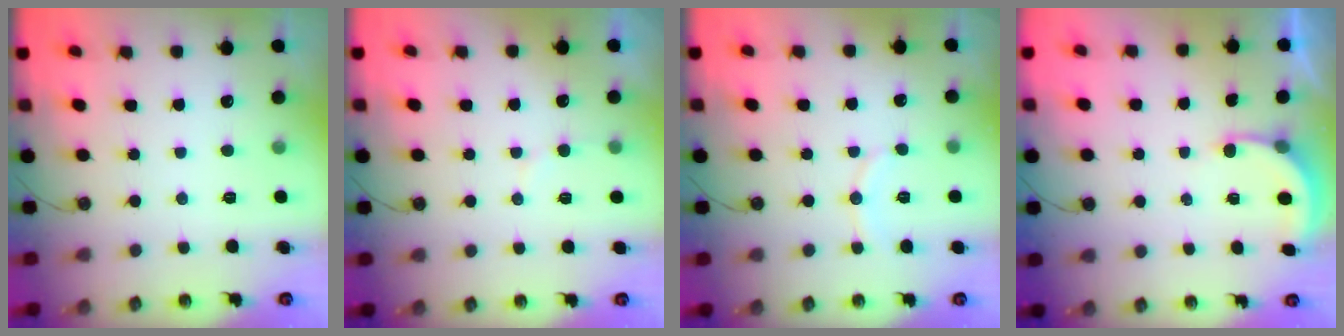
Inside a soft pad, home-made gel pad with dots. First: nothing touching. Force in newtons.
{"total": 5.0, "press": 4.9, "slide": 0.5}
{"total": 7.1, "press": 7.1, "slide": 0.0}
{"total": 2.9, "press": 2.9, "slide": 0.2}